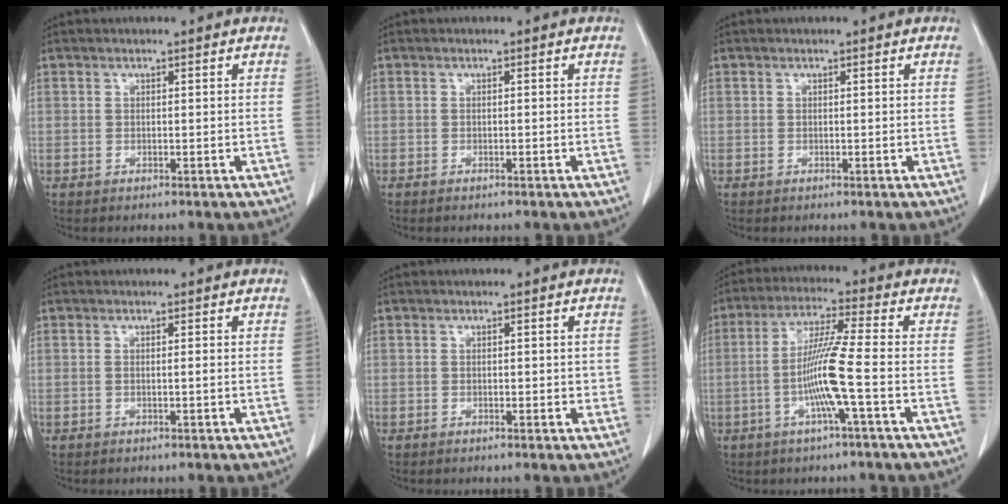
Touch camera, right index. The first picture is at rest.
{"total": 0.7, "force": [-0.6, 0.1, 0.3], "torque": [-0.010, -0.002, -0.008]}
{"total": 0.0}
{"total": 0.7, "force": [-0.1, 0.0, 0.7], "torque": [-0.014, 0.000, 0.000]}
{"total": 1.6, "force": [0.0, 1.0, 1.2], "torque": [-0.011, 0.004, 0.001]}
{"total": 9.0, "force": [-2.3, -1.1, 8.7], "torque": [-0.172, -0.002, -0.046]}